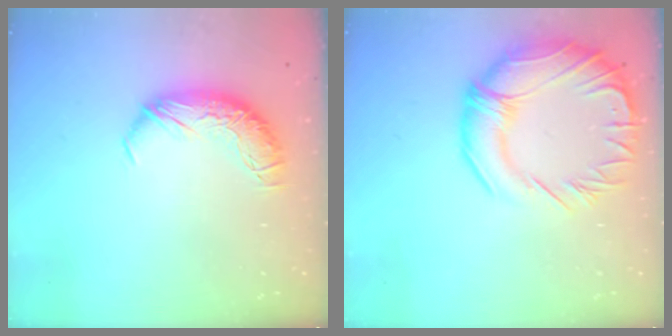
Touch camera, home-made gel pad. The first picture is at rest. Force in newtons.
{"total": 14.1, "press": 13.6, "slide": 3.9}